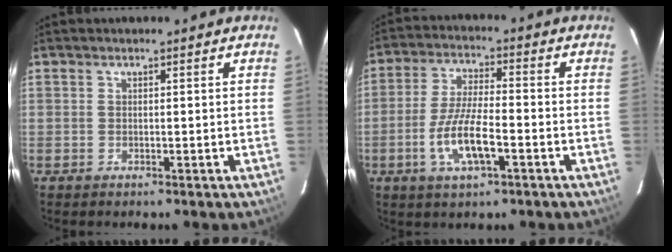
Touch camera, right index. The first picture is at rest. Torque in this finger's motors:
{"motor_torque": [0.22, -0.24, 0.41, 0.14]}